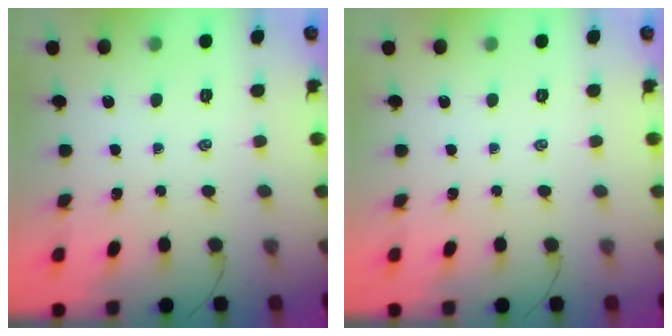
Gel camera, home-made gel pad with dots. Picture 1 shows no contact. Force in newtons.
{"total": 0.0}